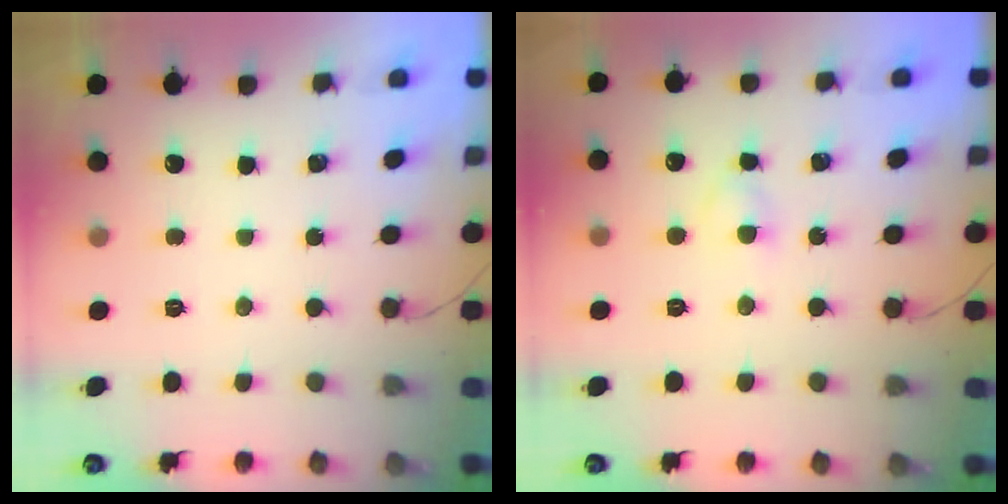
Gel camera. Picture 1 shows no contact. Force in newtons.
{"total": 2.9, "press": 2.7, "slide": 1.1}